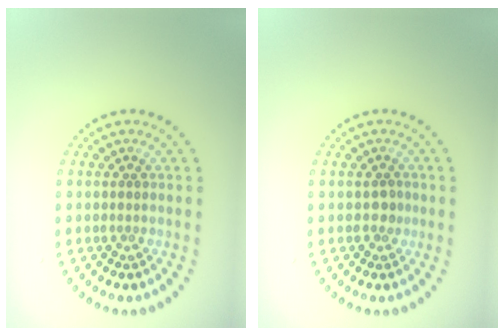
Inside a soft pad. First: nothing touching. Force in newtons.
{"total": 0.9, "press": 0.8, "slide": 0.3}